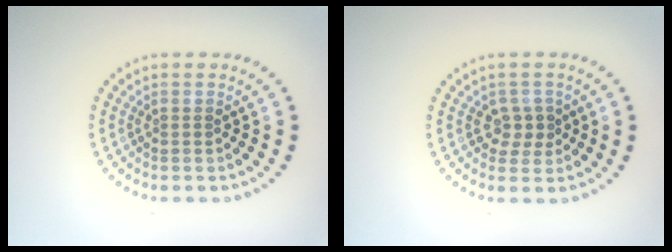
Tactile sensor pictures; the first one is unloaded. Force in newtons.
{"total": 1.9, "press": 1.7, "slide": 0.8}